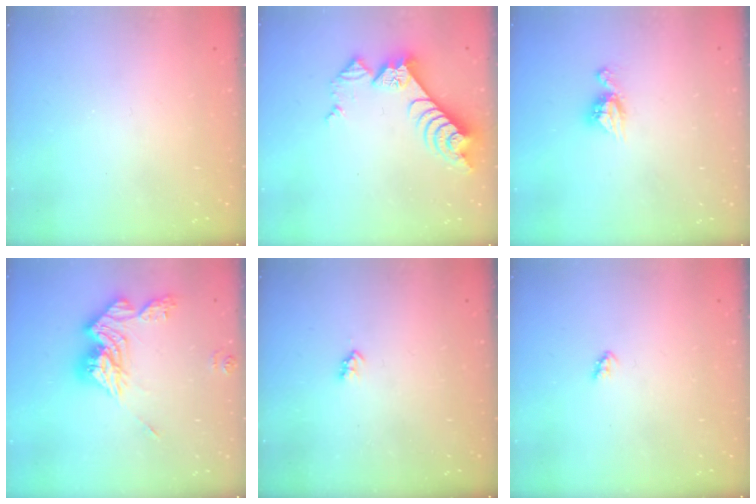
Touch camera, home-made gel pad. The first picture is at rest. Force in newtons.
{"total": 10.2, "press": 10.2, "slide": 1.2}
{"total": 6.9, "press": 6.9, "slide": 0.5}
{"total": 15.1, "press": 15.1, "slide": 0.3}
{"total": 2.5, "press": 2.5, "slide": 0.4}
{"total": 2.7, "press": 2.7, "slide": 0.3}